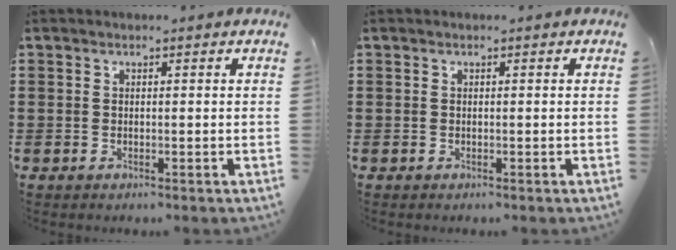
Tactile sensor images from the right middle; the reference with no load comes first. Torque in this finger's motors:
{"motor_torque": [-1.67, -0.46, 0.06, 0.01]}